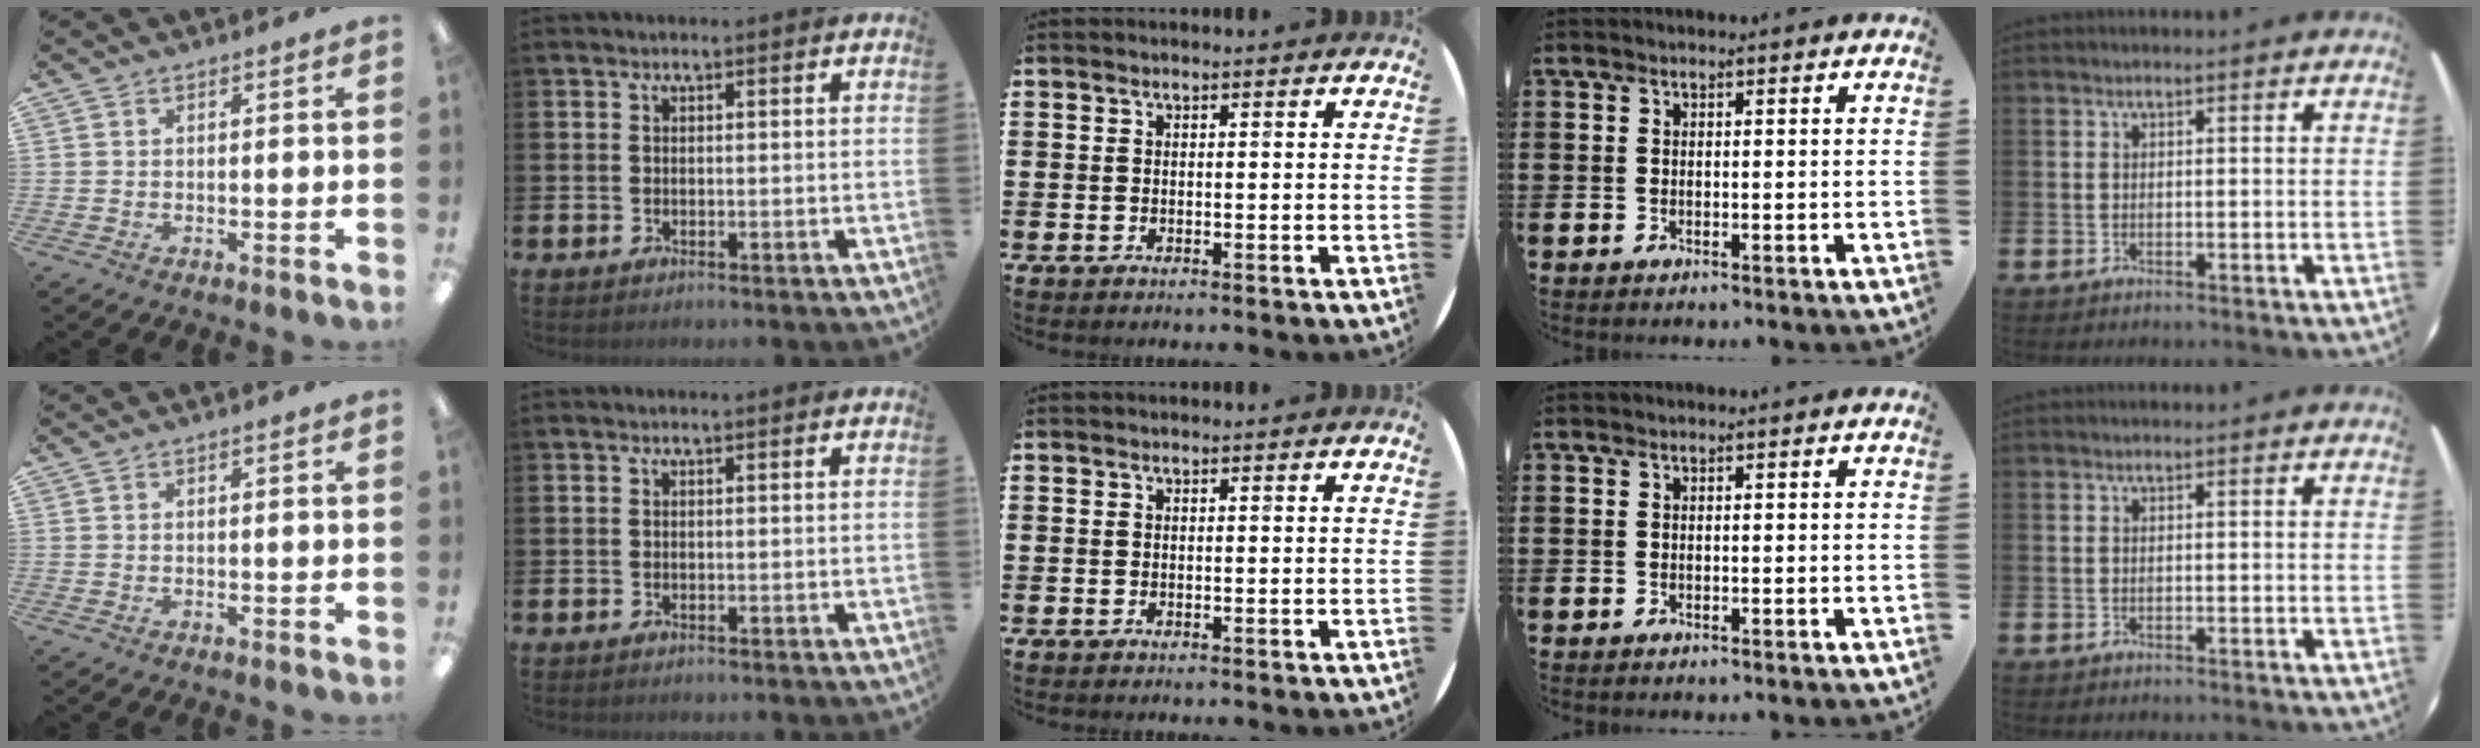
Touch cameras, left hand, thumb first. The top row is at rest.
{}